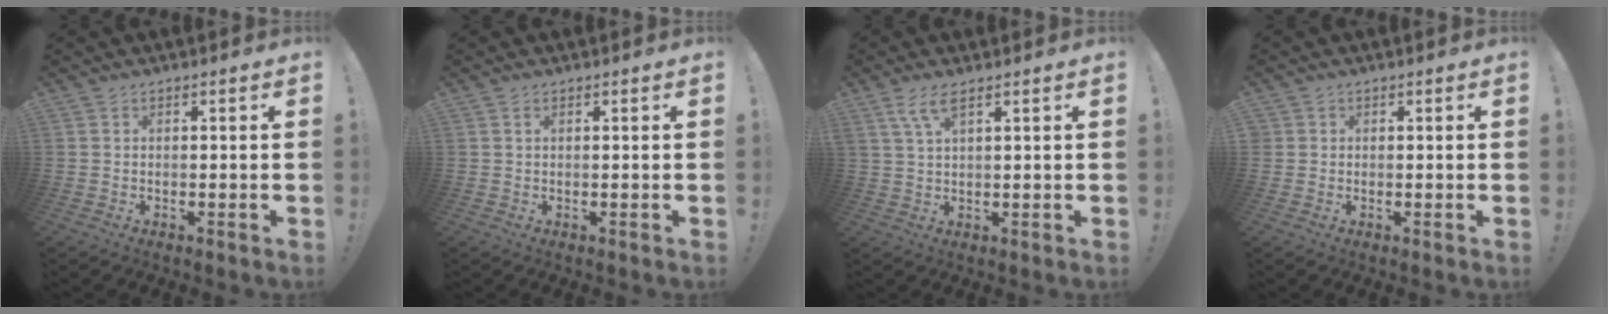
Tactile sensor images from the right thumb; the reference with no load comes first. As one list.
[{"total": 0.6, "force": [0.3, 0.3, 0.5], "torque": [-0.006, 0.000, 0.005]}, {"total": 5.2, "force": [3.1, 1.2, 4.0], "torque": [-0.079, -0.006, 0.055]}, {"total": 1.0, "force": [0.3, 0.9, 0.0], "torque": [-0.004, 0.003, 0.007]}]